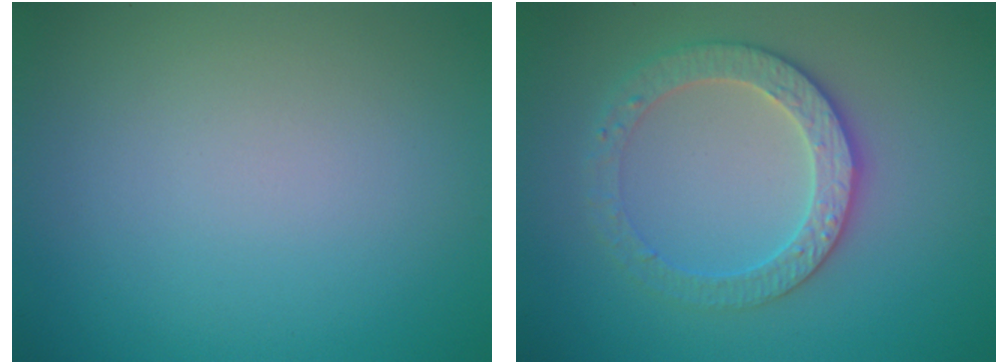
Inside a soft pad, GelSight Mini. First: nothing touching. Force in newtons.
{"total": 3.4, "press": 3.4, "slide": 0.5}